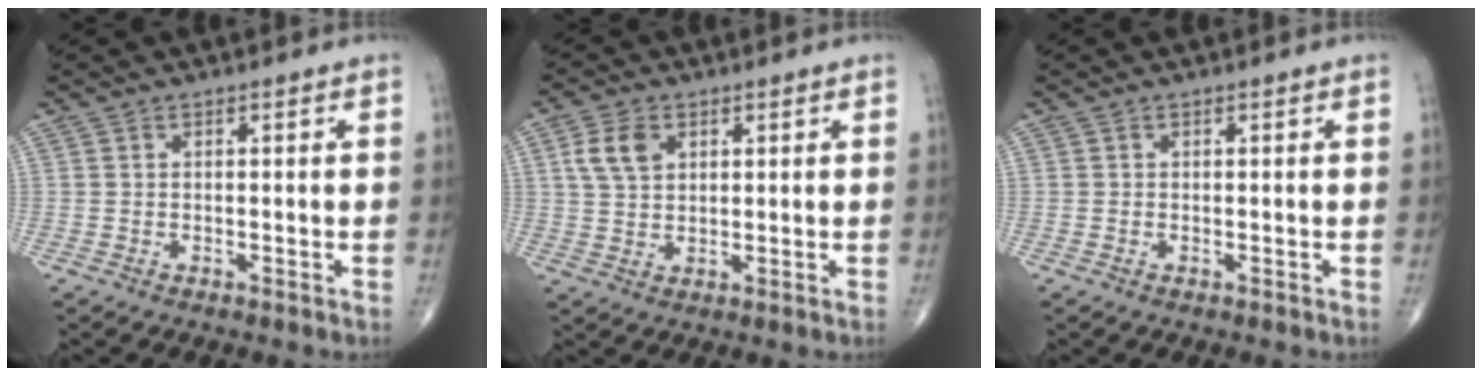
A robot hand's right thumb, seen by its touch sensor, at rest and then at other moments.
{"total": 5.8, "force": [2.1, 3.9, 3.7], "torque": [-0.065, -0.002, 0.041]}
{"total": 0.0}